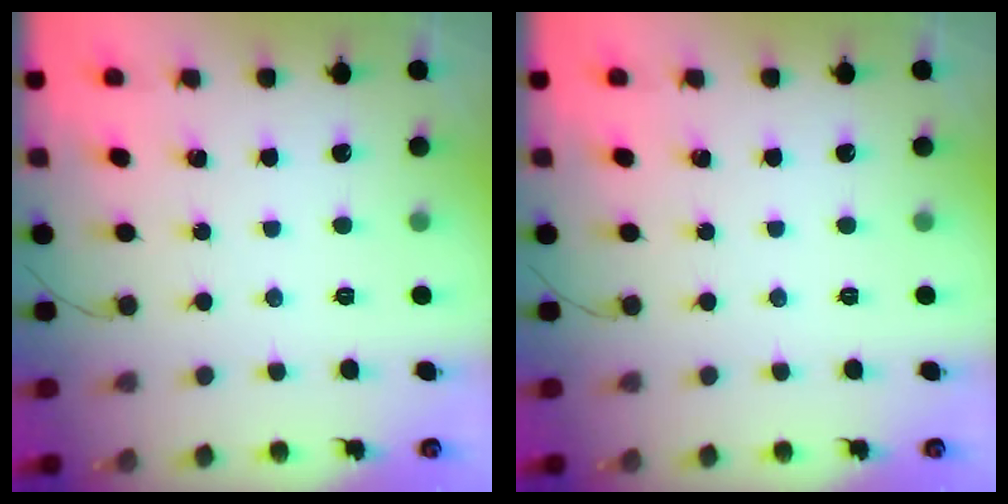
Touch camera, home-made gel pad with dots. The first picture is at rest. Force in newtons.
{"total": 0.0}